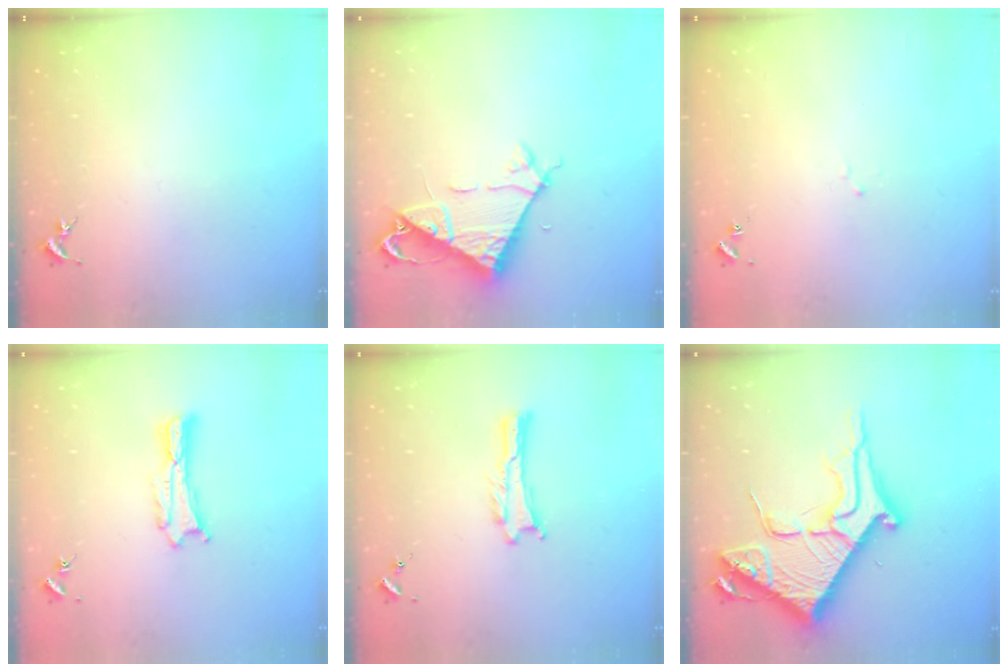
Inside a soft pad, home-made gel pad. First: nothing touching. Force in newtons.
{"total": 7.3, "press": 7.3, "slide": 0.3}
{"total": 1.1, "press": 1.0, "slide": 0.2}
{"total": 0.6, "press": 0.6, "slide": 0.2}
{"total": 0.0}
{"total": 13.9, "press": 13.9, "slide": 1.5}